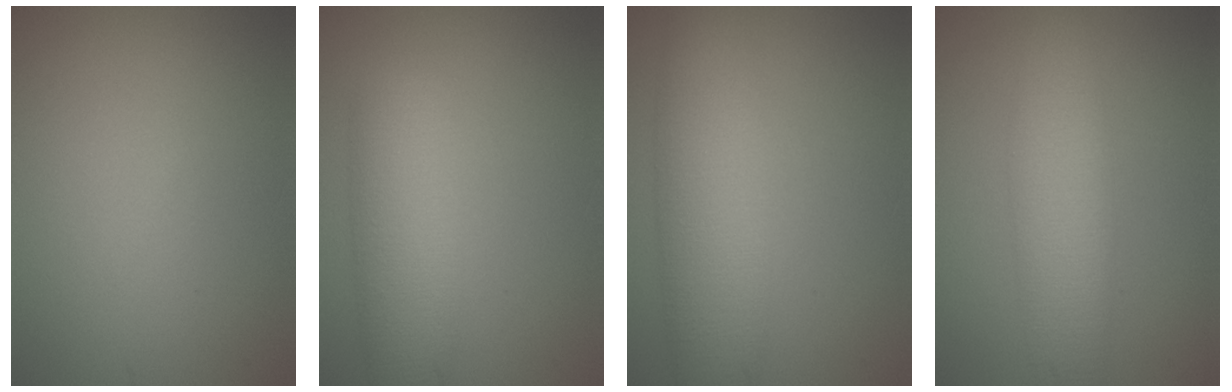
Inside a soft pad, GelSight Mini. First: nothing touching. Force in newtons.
{"total": 6.0, "press": 6.0, "slide": 0.3}
{"total": 7.6, "press": 7.6, "slide": 0.3}
{"total": 5.6, "press": 5.6, "slide": 0.1}